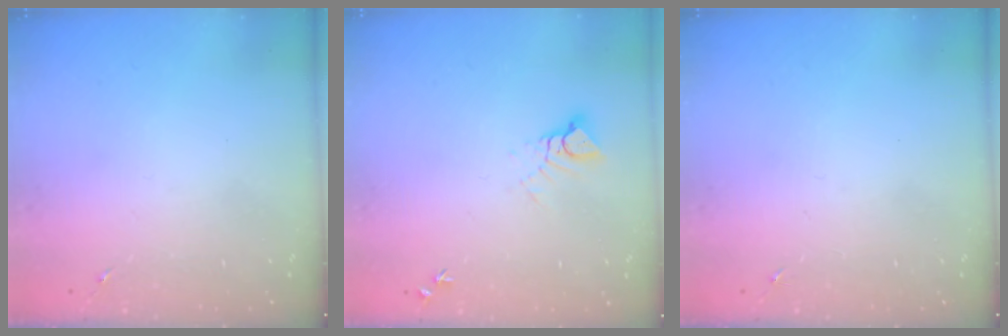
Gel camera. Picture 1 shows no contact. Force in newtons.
{"total": 4.0, "press": 3.9, "slide": 0.4}
{"total": 0.0}